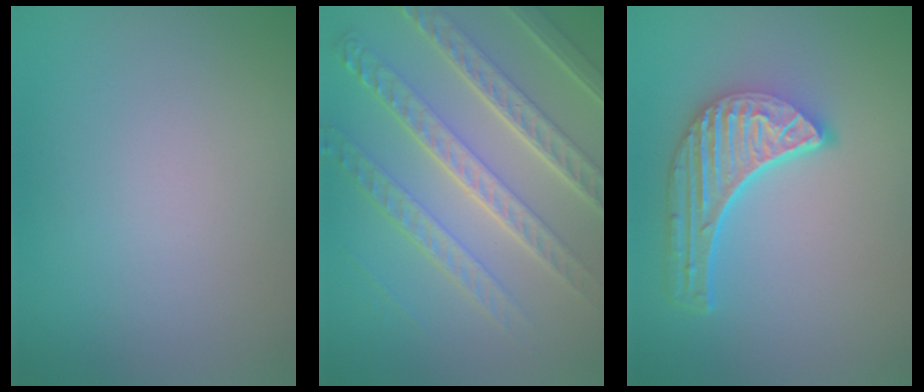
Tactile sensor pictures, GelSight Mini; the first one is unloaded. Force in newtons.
{"total": 8.3, "press": 6.2, "slide": 5.5}
{"total": 5.7, "press": 4.2, "slide": 3.8}